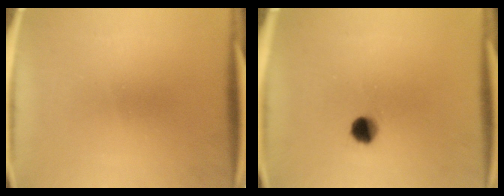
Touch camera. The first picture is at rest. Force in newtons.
{"total": 4.1}